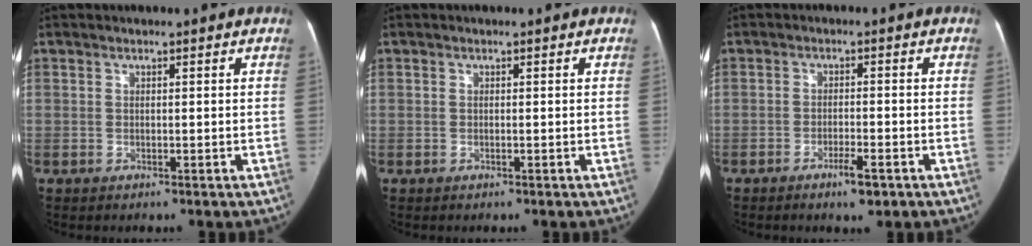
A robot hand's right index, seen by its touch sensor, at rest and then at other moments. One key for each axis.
{"total": 0.0}
{"total": 3.7, "fx": -2.2, "fy": 0.6, "fz": 2.9, "tx": -0.050, "ty": -0.002, "tz": -0.035}